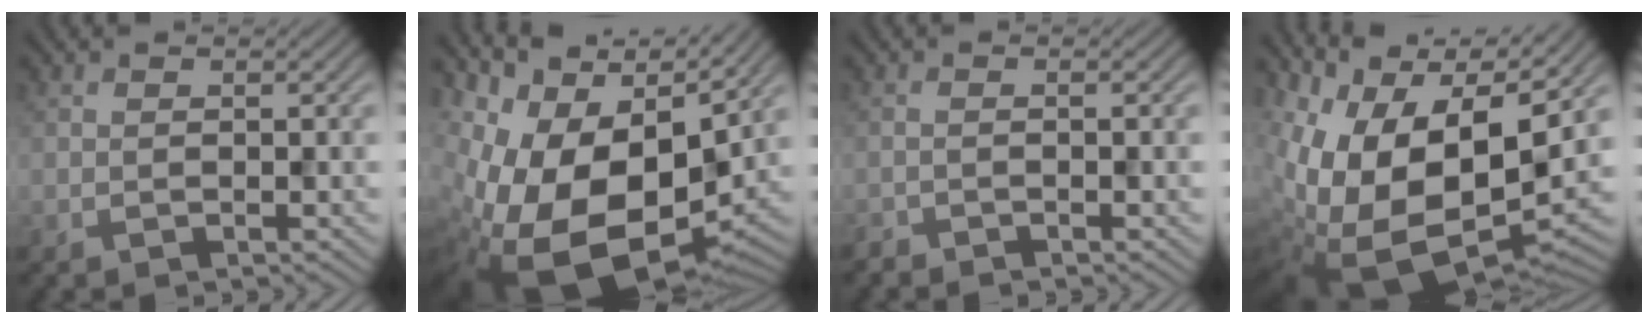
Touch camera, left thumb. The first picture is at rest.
{"total": 18.5, "force": [-2.9, 10.4, 15.1], "torque": [-0.294, -0.036, -0.032]}
{"total": 0.9, "force": [-0.9, 0.0, 0.1], "torque": [-0.003, -0.002, -0.021]}
{"total": 17.4, "force": [0.7, 9.9, 14.3], "torque": [-0.294, -0.032, 0.039]}